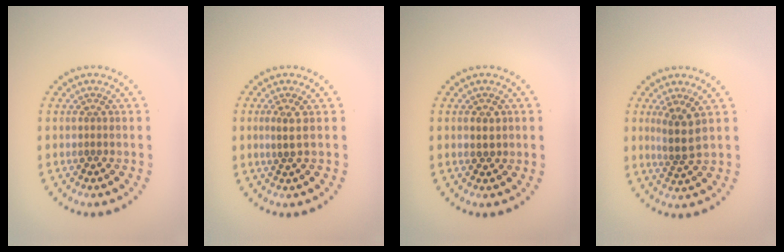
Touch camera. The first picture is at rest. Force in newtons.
{"total": 1.1, "press": 0.8, "slide": 0.8}
{"total": 1.1, "press": 1.1, "slide": 0.3}
{"total": 2.5, "press": 1.8, "slide": 1.6}